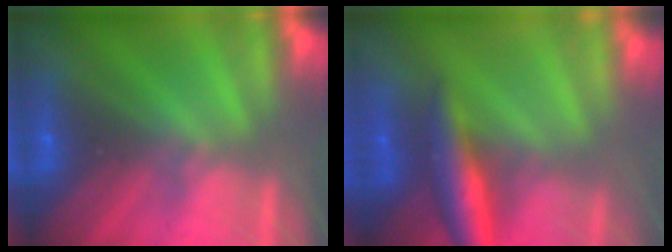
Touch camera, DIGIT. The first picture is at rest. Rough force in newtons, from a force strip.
{"total": 6.0}